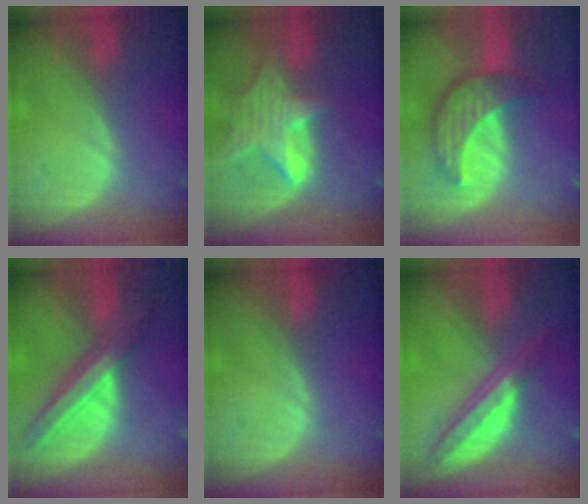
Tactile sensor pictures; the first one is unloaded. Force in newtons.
{"total": 8.4, "press": 7.4, "slide": 4.0}
{"total": 8.0, "press": 7.6, "slide": 2.4}
{"total": 8.1, "press": 7.2, "slide": 3.7}
{"total": 0.0}
{"total": 6.7, "press": 5.8, "slide": 3.3}